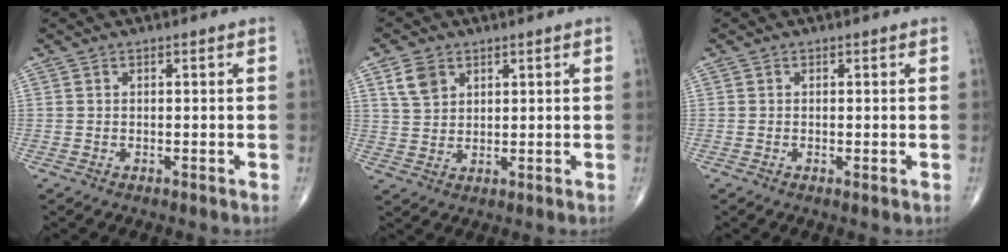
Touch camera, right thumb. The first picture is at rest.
{"total": 5.0, "force": [2.6, 3.5, 2.5], "torque": [-0.035, -0.009, 0.053]}
{"total": 0.6, "force": [-0.1, 0.2, 0.6], "torque": [-0.014, -0.004, -0.003]}